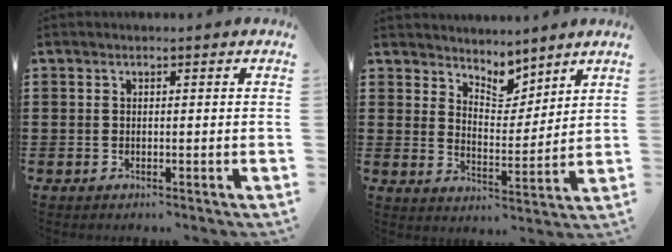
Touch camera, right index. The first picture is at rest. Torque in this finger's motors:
{"motor_torque": [-0.21, 0.72, 0.12, -0.01]}